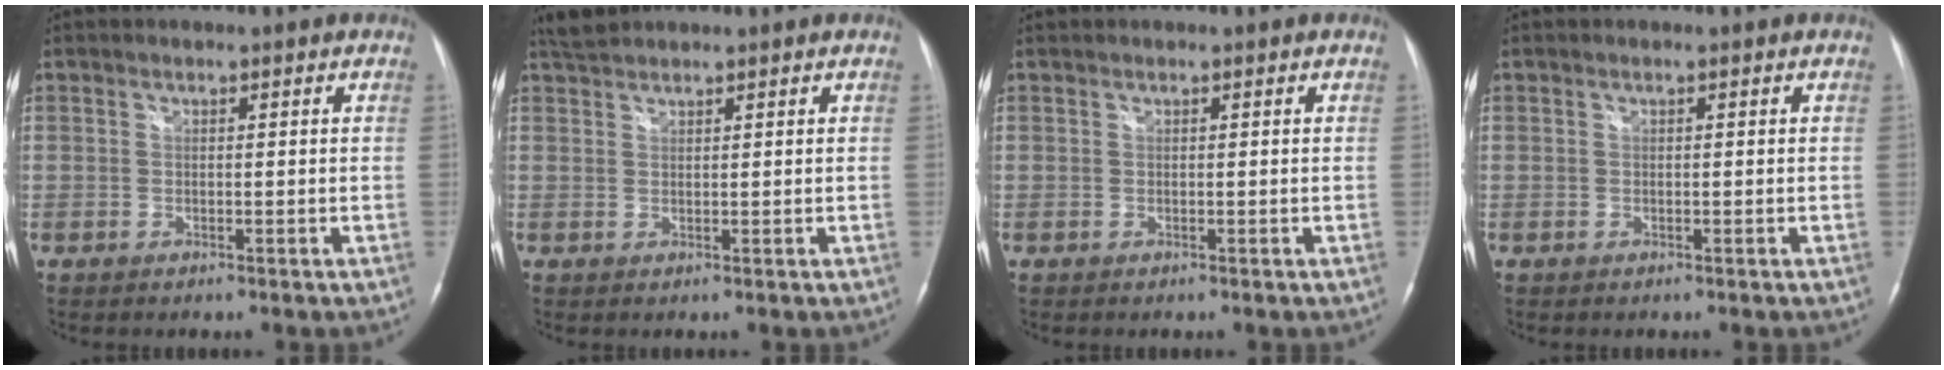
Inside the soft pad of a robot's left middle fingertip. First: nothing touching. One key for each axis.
{"total": 2.2, "fx": 2.2, "fy": 0.2, "fz": 0.4, "tx": -0.014, "ty": 0.012, "tz": 0.045}
{"total": 0.0}
{"total": 0.0}